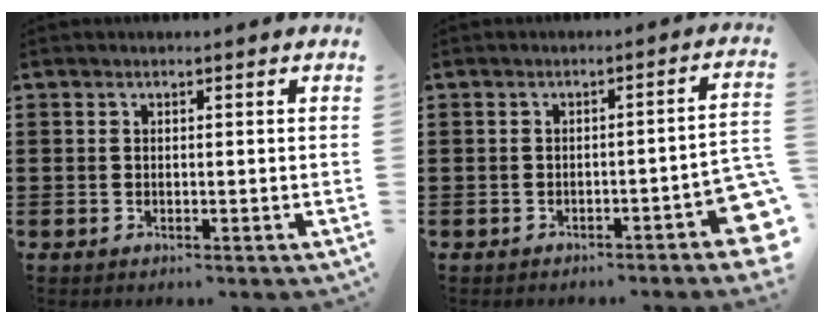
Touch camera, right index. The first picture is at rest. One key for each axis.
{"total": 4.0, "fx": -2.5, "fy": 0.6, "fz": 3.1, "tx": -0.048, "ty": -0.004, "tz": -0.043}